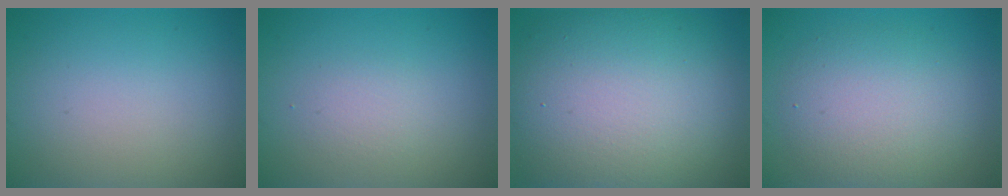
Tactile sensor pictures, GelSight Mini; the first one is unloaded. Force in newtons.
{"total": 1.4, "press": 1.4, "slide": 0.1}
{"total": 13.7, "press": 13.6, "slide": 1.2}
{"total": 5.3, "press": 5.3, "slide": 0.3}